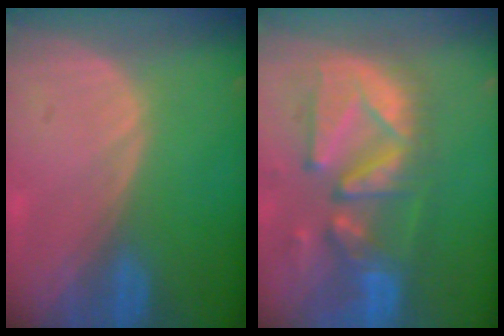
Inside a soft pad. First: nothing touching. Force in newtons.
{"total": 12.7, "press": 11.2, "slide": 6.0}